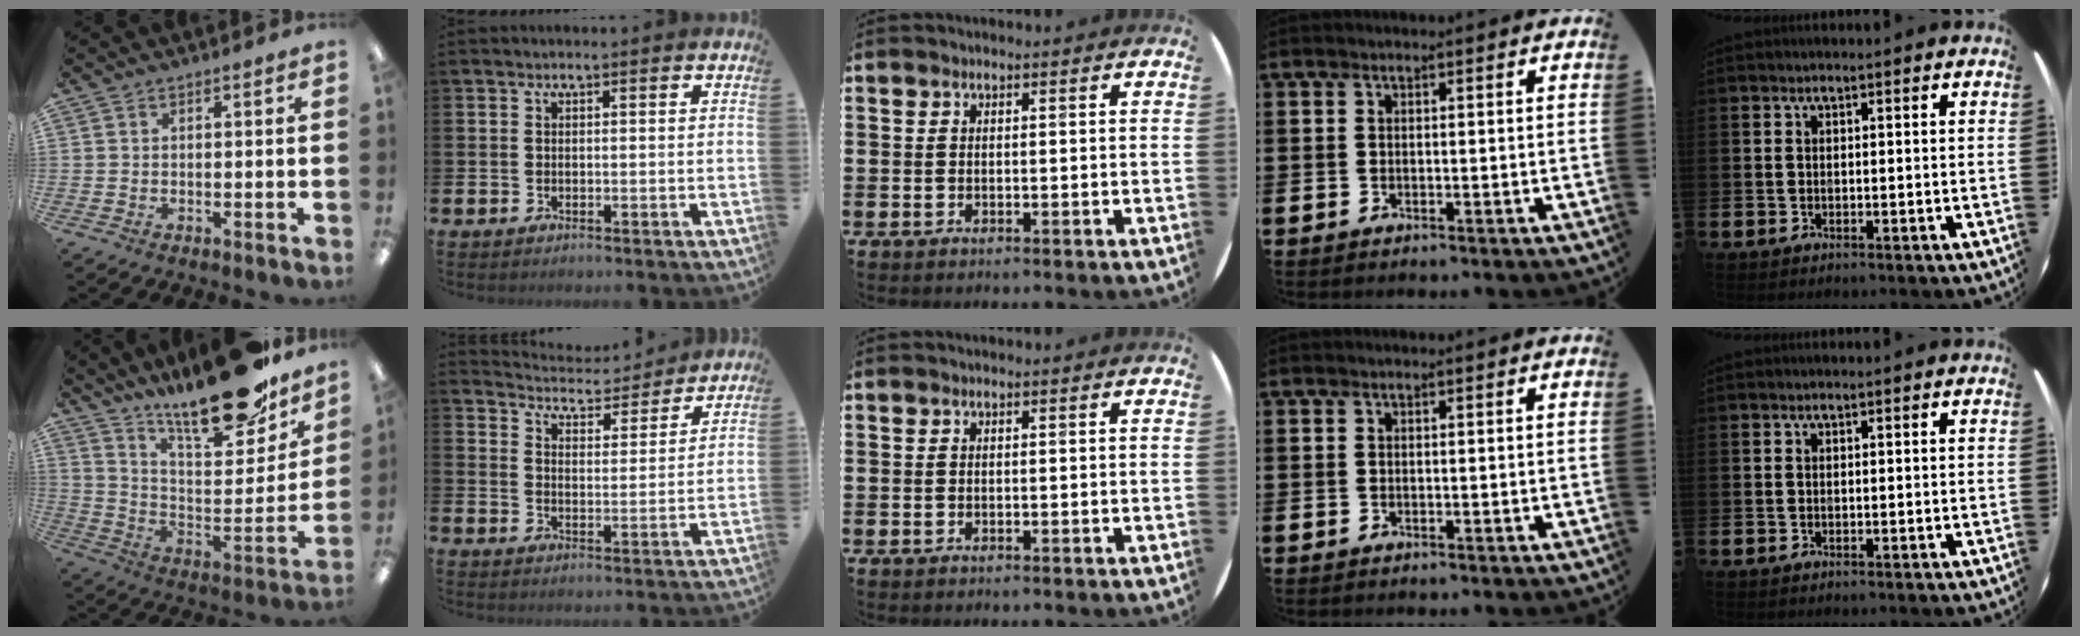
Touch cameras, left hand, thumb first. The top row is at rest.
{"thumb": {"total": 23.6, "force": [18.7, 6.5, 12.8], "torque": [-0.184, -0.126, 0.310]}, "index": {"total": 4.9, "force": [4.8, 1.0, 0.3], "torque": [-0.025, -0.041, 0.079]}}